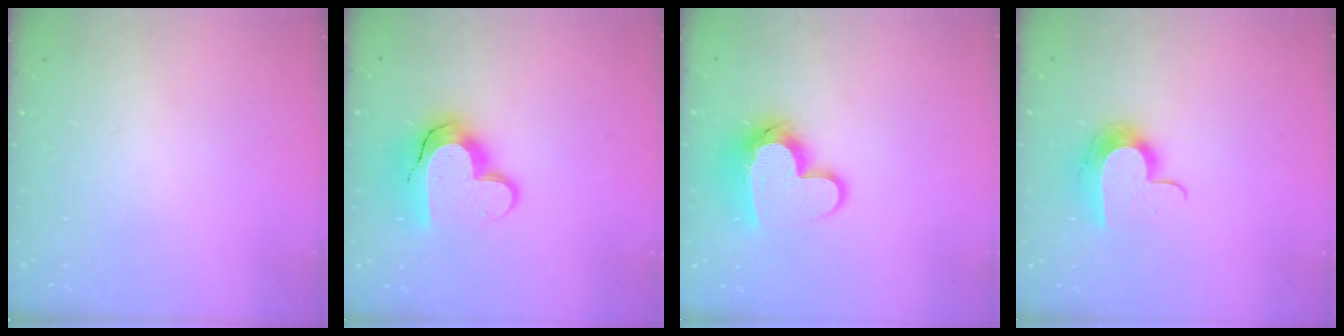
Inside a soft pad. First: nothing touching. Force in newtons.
{"total": 14.2, "press": 14.1, "slide": 1.0}
{"total": 13.2, "press": 13.2, "slide": 0.9}
{"total": 11.6, "press": 11.6, "slide": 0.8}